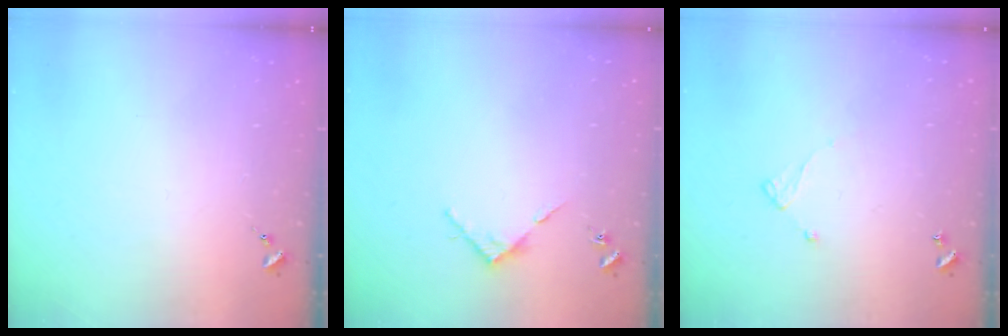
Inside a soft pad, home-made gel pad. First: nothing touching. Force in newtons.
{"total": 4.7, "press": 4.7, "slide": 0.2}
{"total": 5.8, "press": 5.8, "slide": 0.5}